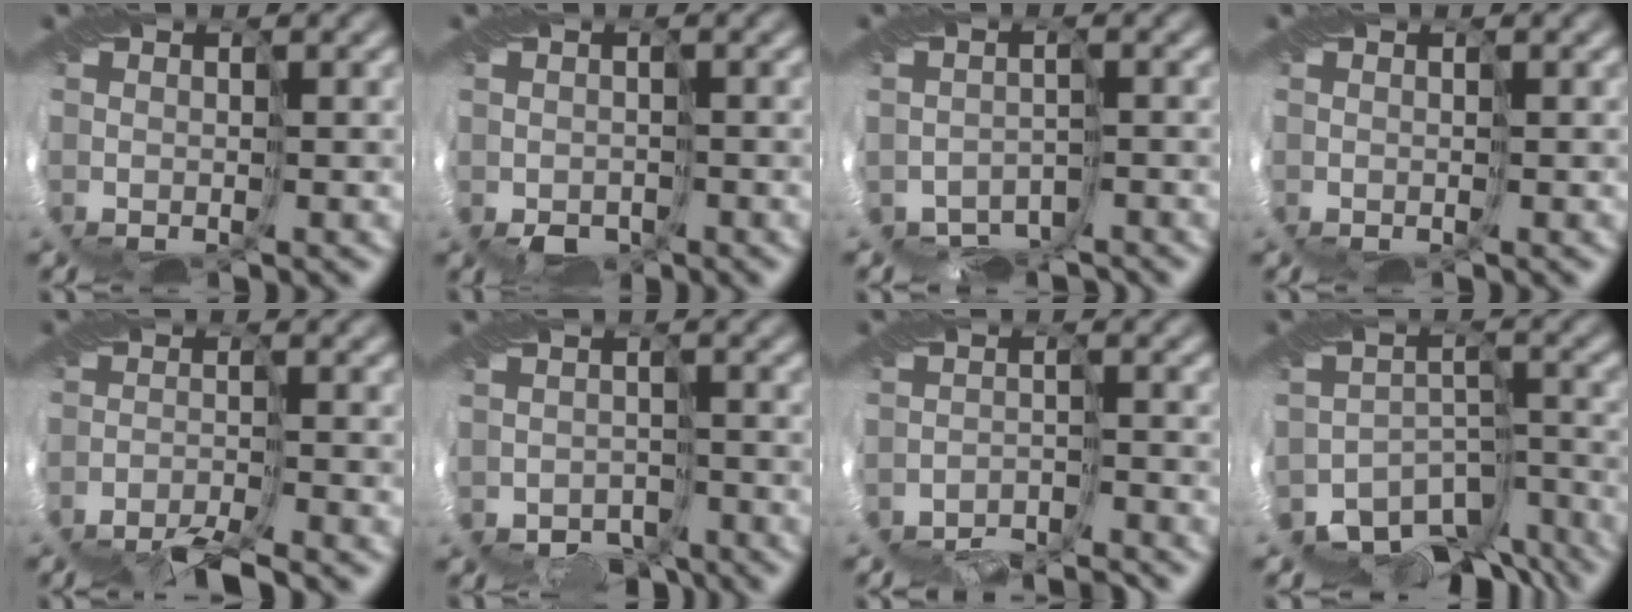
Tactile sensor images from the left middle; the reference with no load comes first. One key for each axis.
{"total": 2.1, "fx": -1.4, "fy": 1.5, "fz": 0.3, "tx": 0.000, "ty": -0.009, "tz": -0.020}
{"total": 3.5, "fx": -3.4, "fy": 0.9, "fz": -0.3, "tx": 0.007, "ty": -0.018, "tz": -0.064}
{"total": 0.0}
{"total": 4.9, "fx": -4.7, "fy": 0.1, "fz": 1.3, "tx": -0.015, "ty": -0.005, "tz": -0.100}
{"total": 3.9, "fx": -3.0, "fy": 2.4, "fz": 0.3, "tx": 0.005, "ty": -0.031, "tz": -0.045}
{"total": 5.3, "fx": -5.3, "fy": 0.1, "fz": -0.2, "tx": -0.005, "ty": -0.007, "tz": -0.095}
{"total": 11.2, "fx": -10.1, "fy": 4.3, "fz": 1.9, "tx": -0.013, "ty": -0.007, "tz": -0.147}